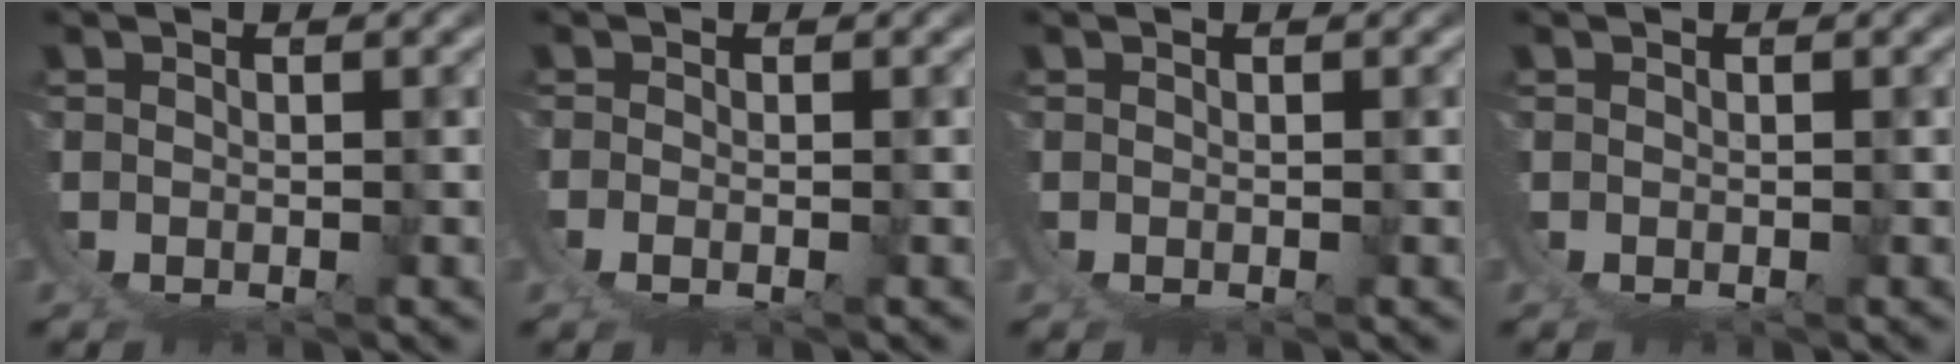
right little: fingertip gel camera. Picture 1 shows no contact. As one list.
[{"total": 1.1, "force": [0.2, -0.2, 1.0], "torque": [-0.024, -0.003, 0.008]}, {"total": 0.0}, {"total": 0.0}]